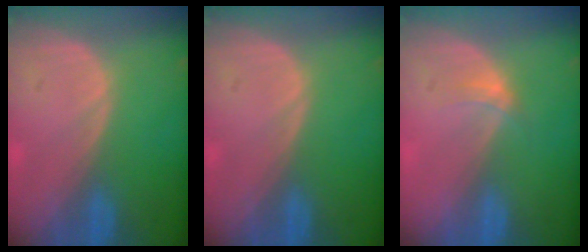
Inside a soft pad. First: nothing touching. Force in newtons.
{"total": 0.0}
{"total": 1.9, "press": 1.5, "slide": 1.1}